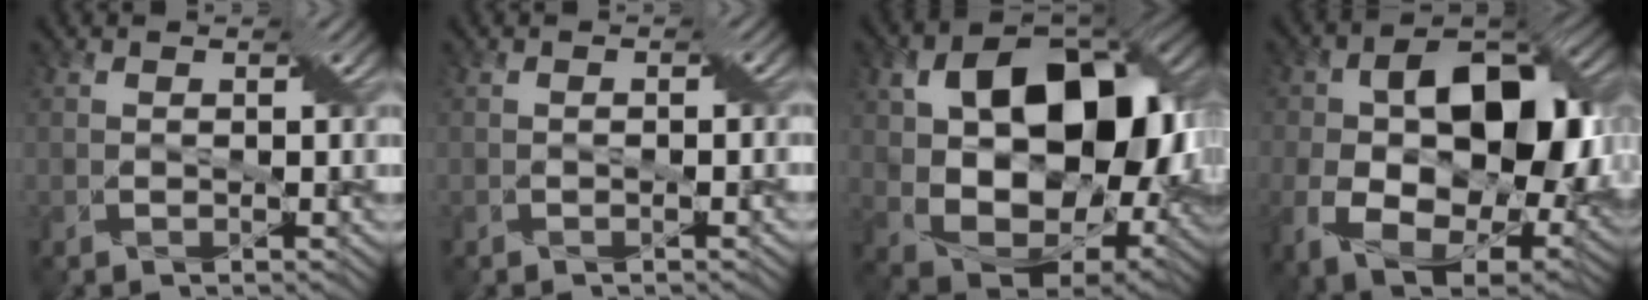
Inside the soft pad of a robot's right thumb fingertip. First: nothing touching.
{"total": 0.6, "force": [-0.4, 0.1, 0.4], "torque": [-0.004, 0.003, -0.009]}
{"total": 18.3, "force": [2.2, 12.1, 13.5], "torque": [-0.246, -0.018, 0.051]}
{"total": 16.2, "force": [-0.3, 10.5, 12.4], "torque": [-0.204, -0.019, -0.007]}